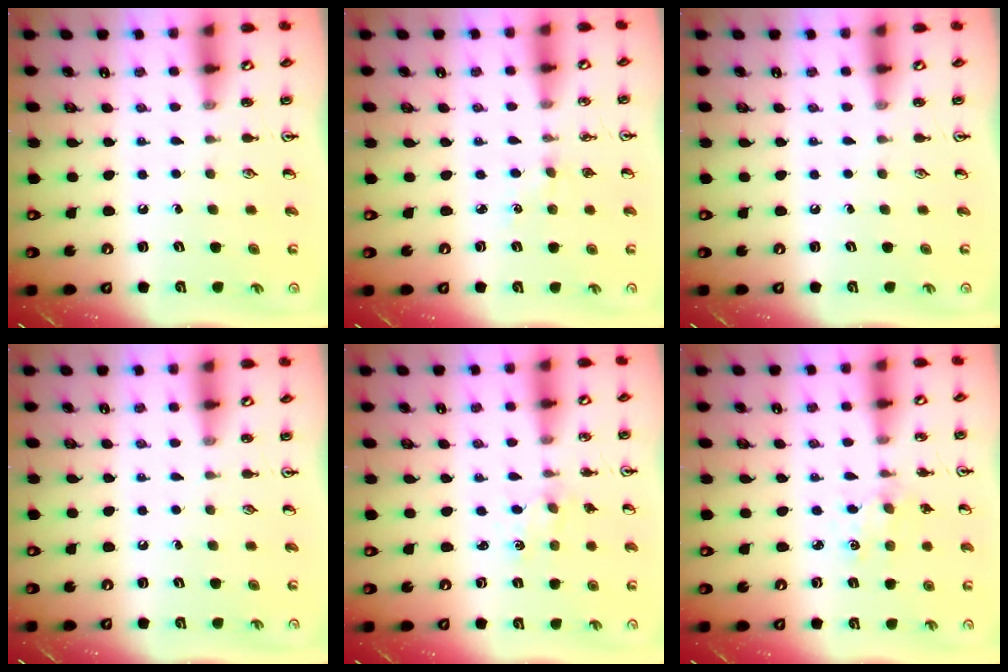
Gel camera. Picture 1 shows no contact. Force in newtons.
{"total": 1.8, "press": 1.8, "slide": 0.3}
{"total": 0.0}
{"total": 0.0}
{"total": 0.7, "press": 0.7, "slide": 0.1}
{"total": 2.5, "press": 2.5, "slide": 0.5}